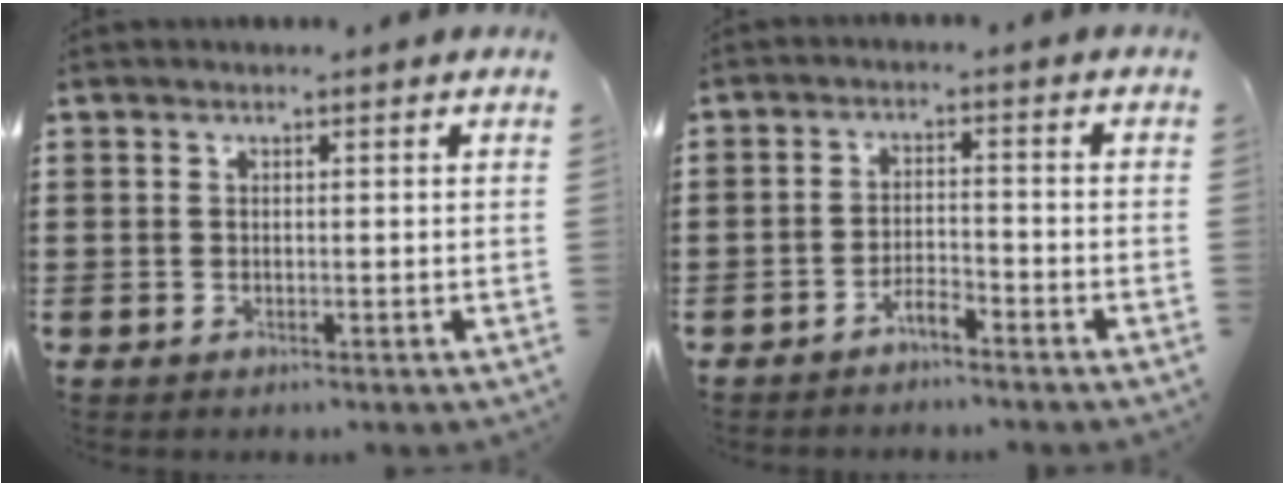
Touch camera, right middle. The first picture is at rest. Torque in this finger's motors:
{"motor_torque": [2.13, 0.00, -0.07, -0.06]}